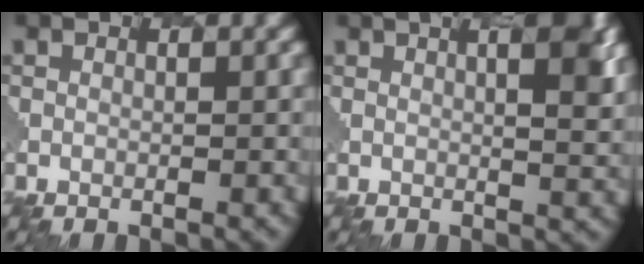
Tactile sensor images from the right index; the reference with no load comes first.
{"total": 4.9, "force": [3.8, 1.6, 2.6], "torque": [-0.003, 0.045, 0.003]}